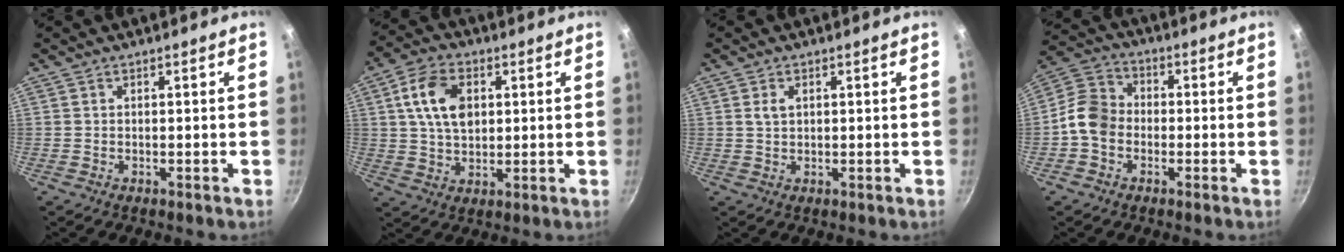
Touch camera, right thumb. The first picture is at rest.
{"total": 10.9, "force": [2.7, 7.1, 7.9], "torque": [-0.130, 0.002, 0.044]}
{"total": 2.3, "force": [0.8, 1.4, 1.6], "torque": [-0.024, 0.000, 0.016]}
{"total": 8.3, "force": [-2.0, 6.6, 4.5], "torque": [-0.064, 0.026, -0.060]}